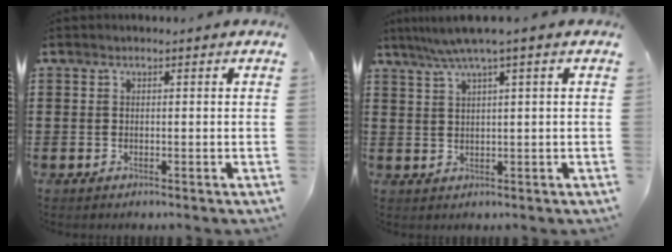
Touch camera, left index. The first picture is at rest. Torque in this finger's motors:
{"motor_torque": [1.04, -1.10, 0.63, 0.12]}